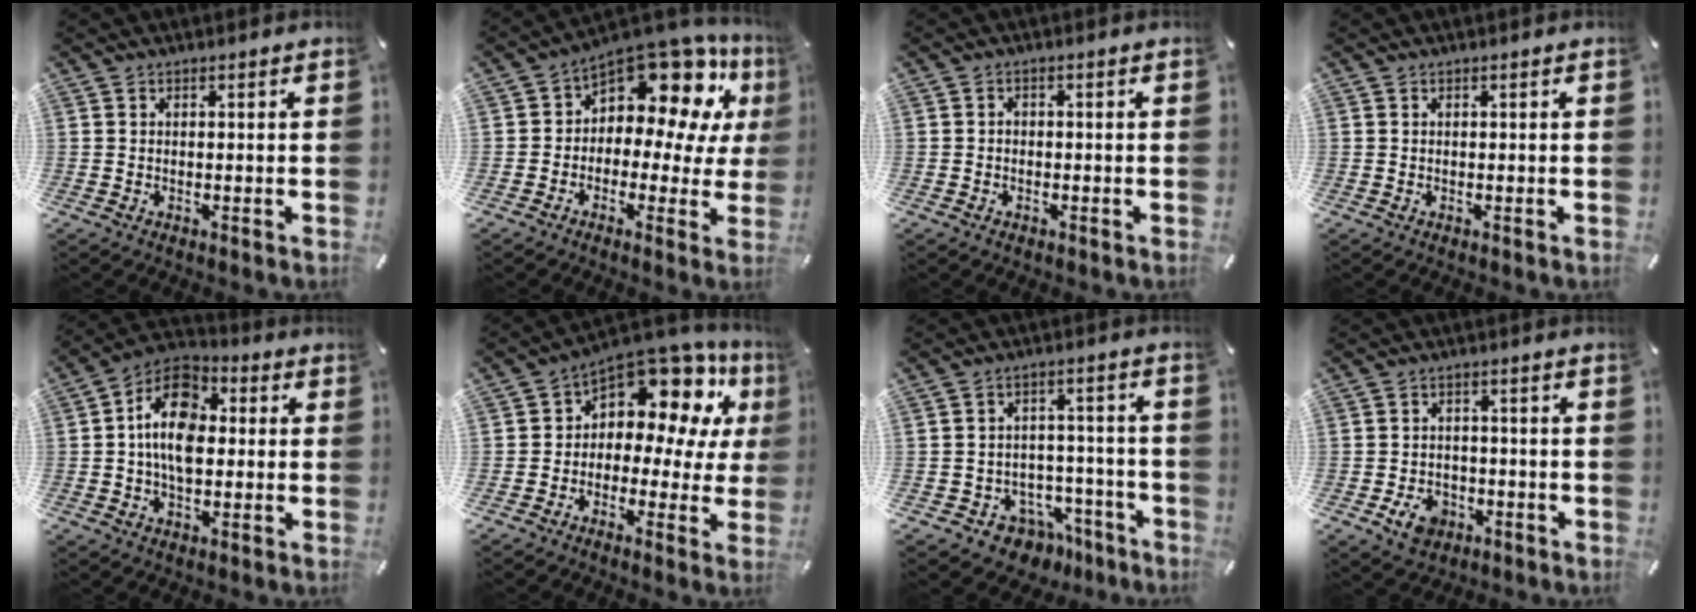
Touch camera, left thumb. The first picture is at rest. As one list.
[{"total": 14.3, "force": [8.1, 8.0, 8.6], "torque": [-0.137, -0.067, 0.139]}, {"total": 1.4, "force": [-0.8, 1.1, 0.5], "torque": [-0.008, 0.007, -0.018]}, {"total": 0.0}, {"total": 13.1, "force": [0.7, 8.9, 9.6], "torque": [-0.179, 0.005, 0.011]}, {"total": 13.1, "force": [7.5, 7.6, 7.5], "torque": [-0.118, -0.067, 0.129]}, {"total": 7.1, "force": [-4.1, 5.6, 1.5], "torque": [-0.022, 0.026, -0.066]}, {"total": 6.4, "force": [-2.9, 4.8, 2.9], "torque": [-0.055, 0.011, -0.054]}]